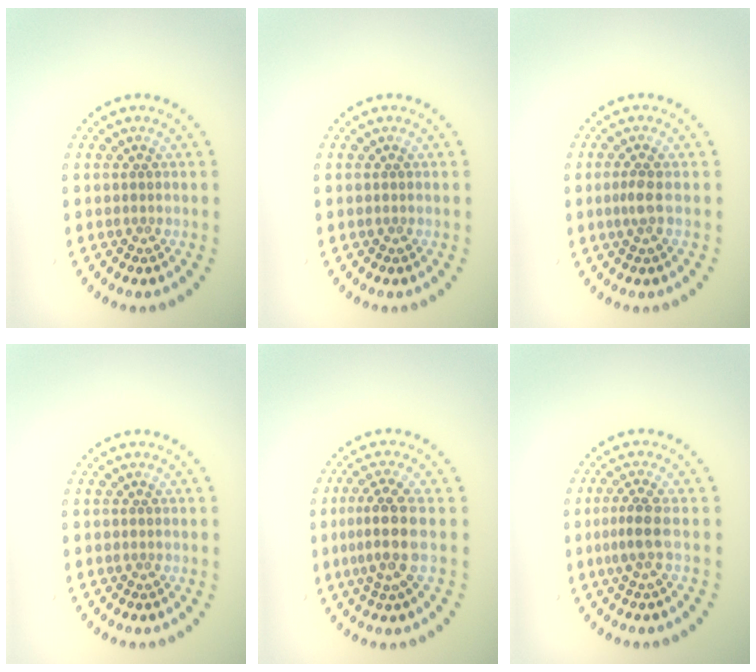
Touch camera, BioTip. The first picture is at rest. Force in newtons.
{"total": 0.0}
{"total": 1.5, "press": 1.2, "slide": 1.0}
{"total": 0.0}
{"total": 3.8, "press": 3.2, "slide": 2.1}
{"total": 2.2, "press": 1.6, "slide": 1.5}